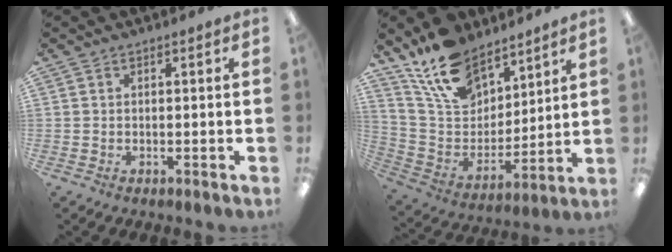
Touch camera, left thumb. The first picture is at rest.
{"total": 17.4, "force": [13.0, 9.2, 7.1], "torque": [-0.149, -0.069, 0.245]}